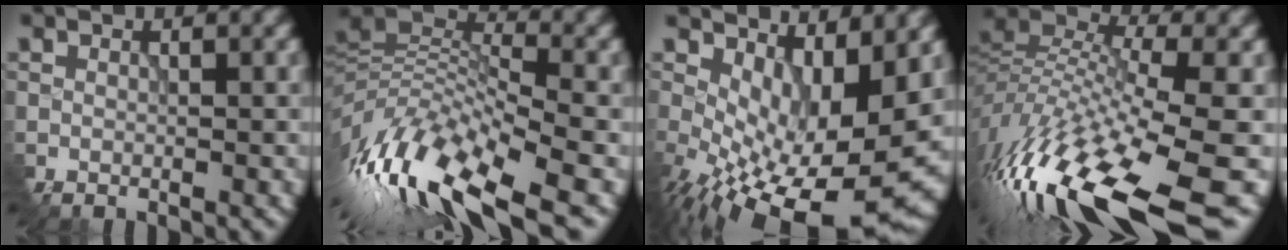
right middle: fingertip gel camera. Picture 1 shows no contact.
{"total": 12.9, "force": [-6.9, 4.7, 9.8], "torque": [-0.212, 0.014, -0.129]}
{"total": 12.0, "force": [-1.4, 6.3, 10.1], "torque": [-0.147, -0.024, -0.005]}
{"total": 14.8, "force": [-8.4, 4.4, 11.4], "torque": [-0.251, 0.007, -0.146]}